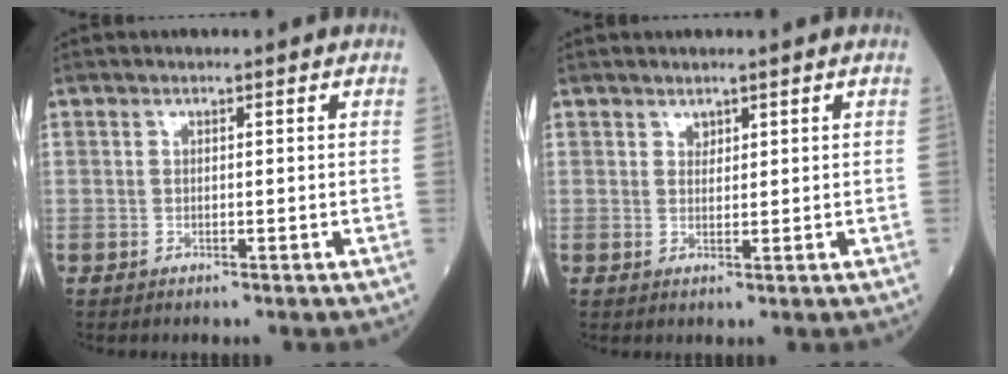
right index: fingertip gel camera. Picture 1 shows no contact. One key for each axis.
{"total": 1.2, "fx": 1.0, "fy": 0.6, "fz": 0.4, "tx": -0.004, "ty": -0.002, "tz": 0.017}